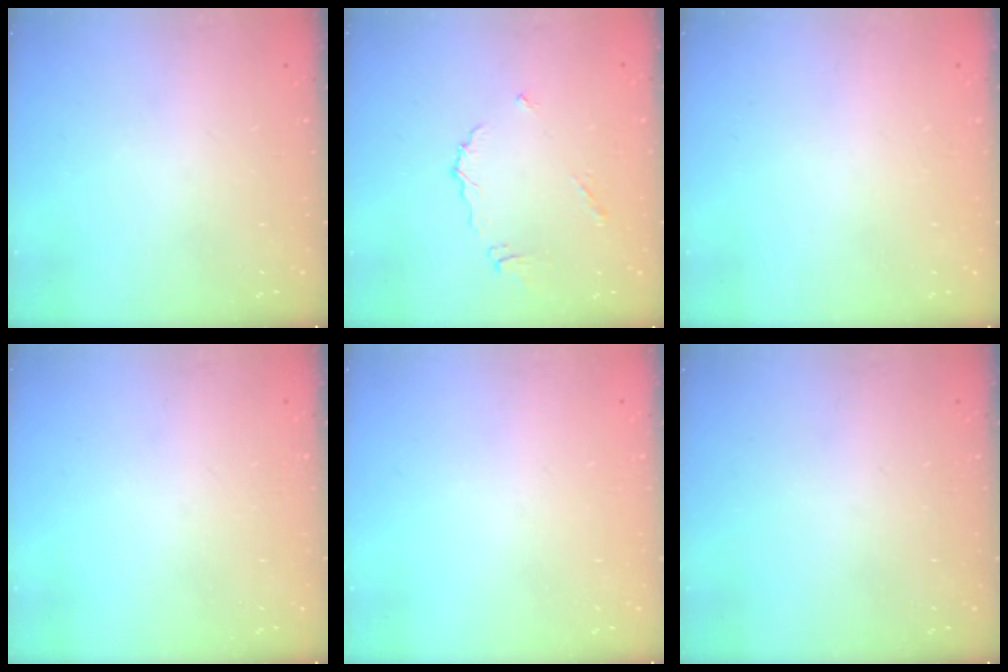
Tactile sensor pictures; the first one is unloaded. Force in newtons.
{"total": 6.0, "press": 6.0, "slide": 0.4}
{"total": 1.8, "press": 1.8, "slide": 0.1}
{"total": 0.0}
{"total": 0.0}
{"total": 0.0}